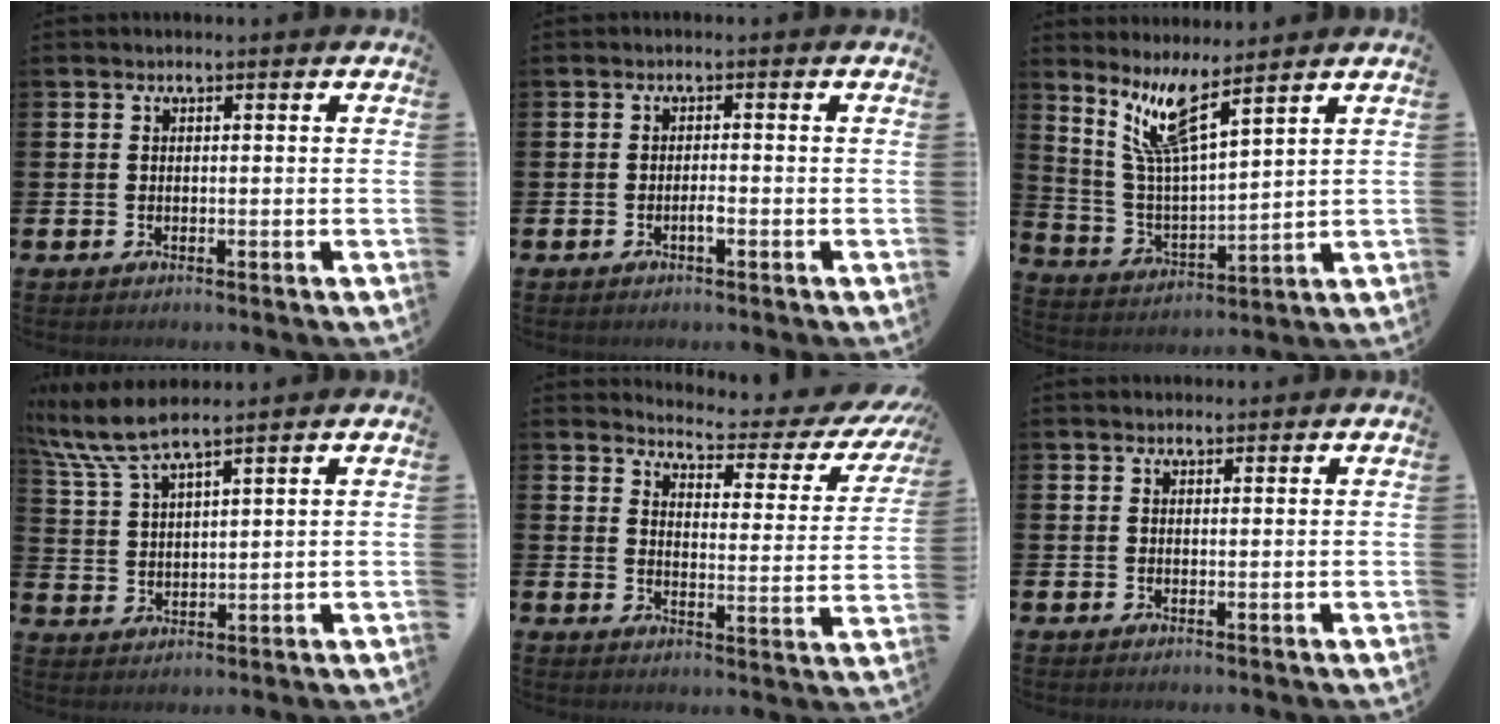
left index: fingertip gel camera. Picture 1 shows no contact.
{"total": 1.1, "force": [-0.6, 0.3, 0.9], "torque": [-0.019, -0.001, -0.012]}
{"total": 8.5, "force": [6.6, 1.0, 5.2], "torque": [-0.129, -0.026, 0.116]}
{"total": 7.3, "force": [6.6, 0.7, 3.1], "torque": [-0.088, -0.021, 0.120]}
{"total": 4.2, "force": [3.8, 0.7, 1.5], "torque": [-0.040, -0.042, 0.054]}
{"total": 1.1, "force": [1.1, 0.4, 0.2], "torque": [0.005, -0.001, 0.018]}